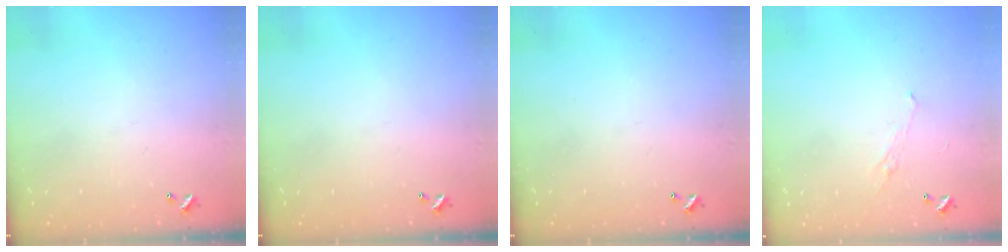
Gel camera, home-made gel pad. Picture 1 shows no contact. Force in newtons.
{"total": 0.0}
{"total": 0.0}
{"total": 1.1, "press": 0.8, "slide": 0.7}